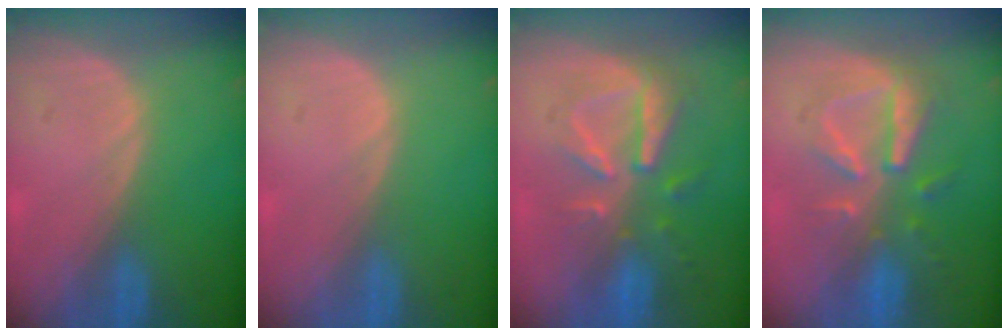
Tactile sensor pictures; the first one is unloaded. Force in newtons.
{"total": 0.0}
{"total": 8.0, "press": 7.7, "slide": 2.4}
{"total": 7.8, "press": 7.6, "slide": 1.5}